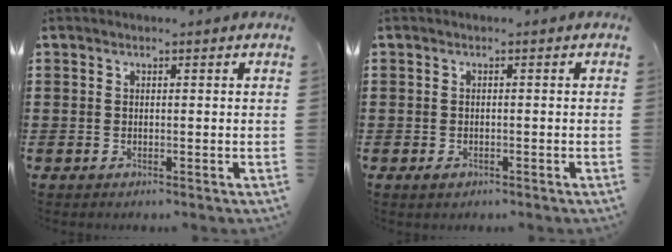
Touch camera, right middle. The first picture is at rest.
{"total": 0.8, "force": [-0.5, 0.5, 0.3], "torque": [-0.008, -0.002, -0.010]}